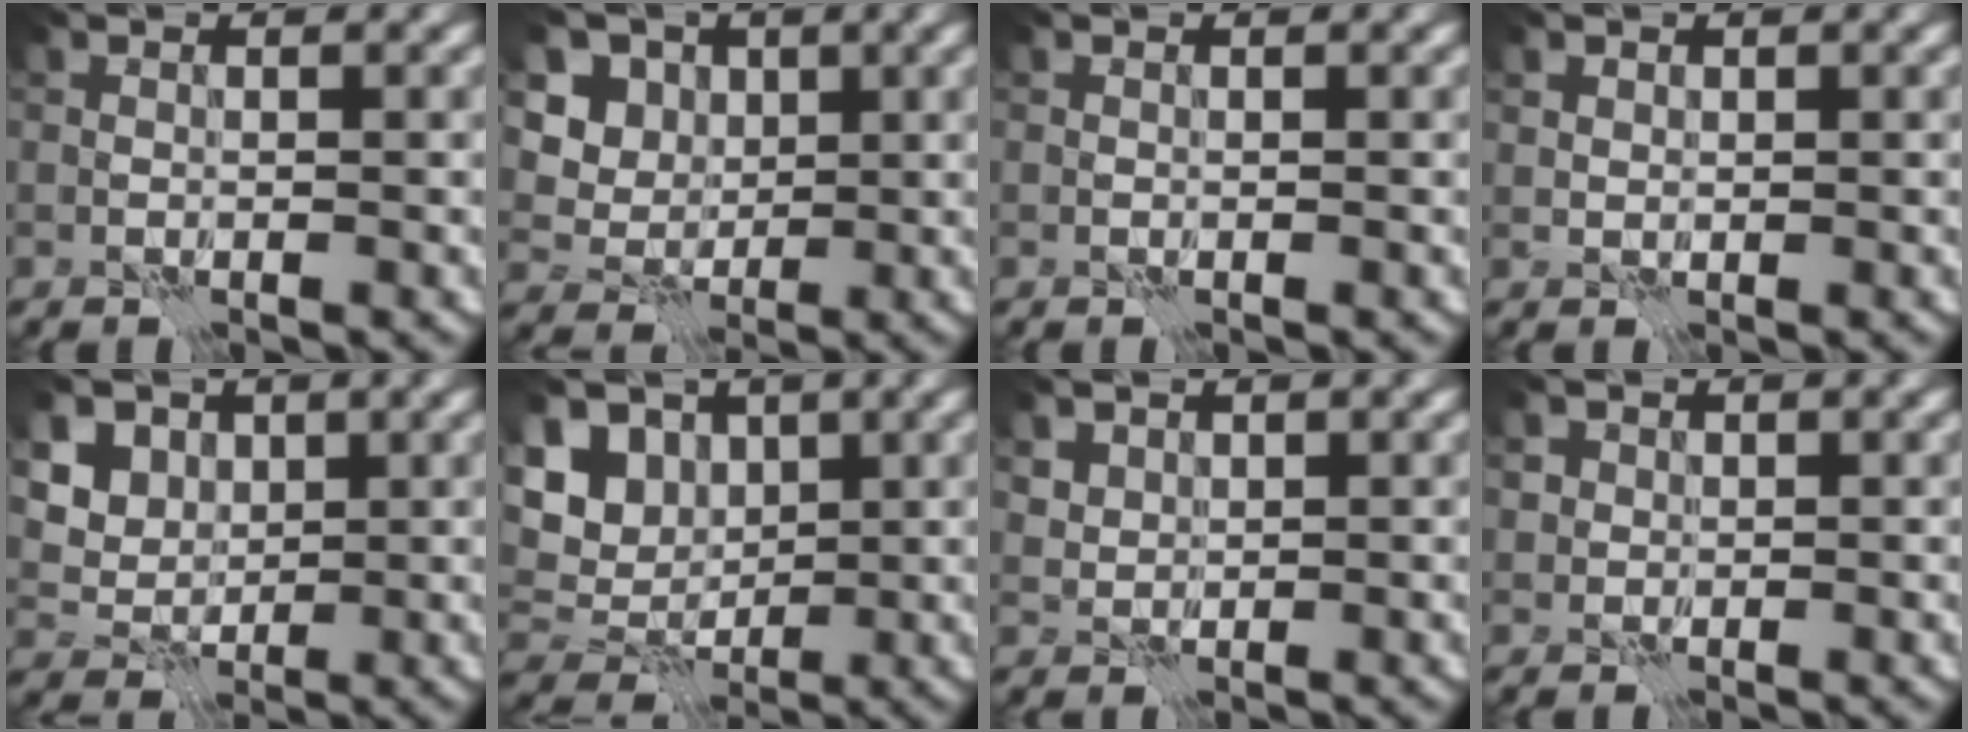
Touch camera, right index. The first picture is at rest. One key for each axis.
{"total": 6.2, "fx": 2.3, "fy": 5.2, "fz": 2.6, "tx": -0.062, "ty": 0.001, "tz": 0.029}
{"total": 0.0}
{"total": 0.6, "fx": 0.4, "fy": 0.5, "fz": 0.0, "tx": -0.006, "ty": -0.001, "tz": 0.009}
{"total": 5.9, "fx": 2.6, "fy": 4.6, "fz": 2.6, "tx": -0.060, "ty": 0.000, "tz": 0.035}
{"total": 6.6, "fx": 2.1, "fy": 4.8, "fz": 4.1, "tx": -0.087, "ty": 0.018, "tz": 0.023}
{"total": 2.1, "fx": 1.3, "fy": 1.5, "fz": 0.7, "tx": -0.037, "ty": -0.004, "tz": 0.043}
{"total": 1.4, "fx": 0.2, "fy": 1.4, "fz": 0.1, "tx": -0.009, "ty": 0.001, "tz": 0.007}